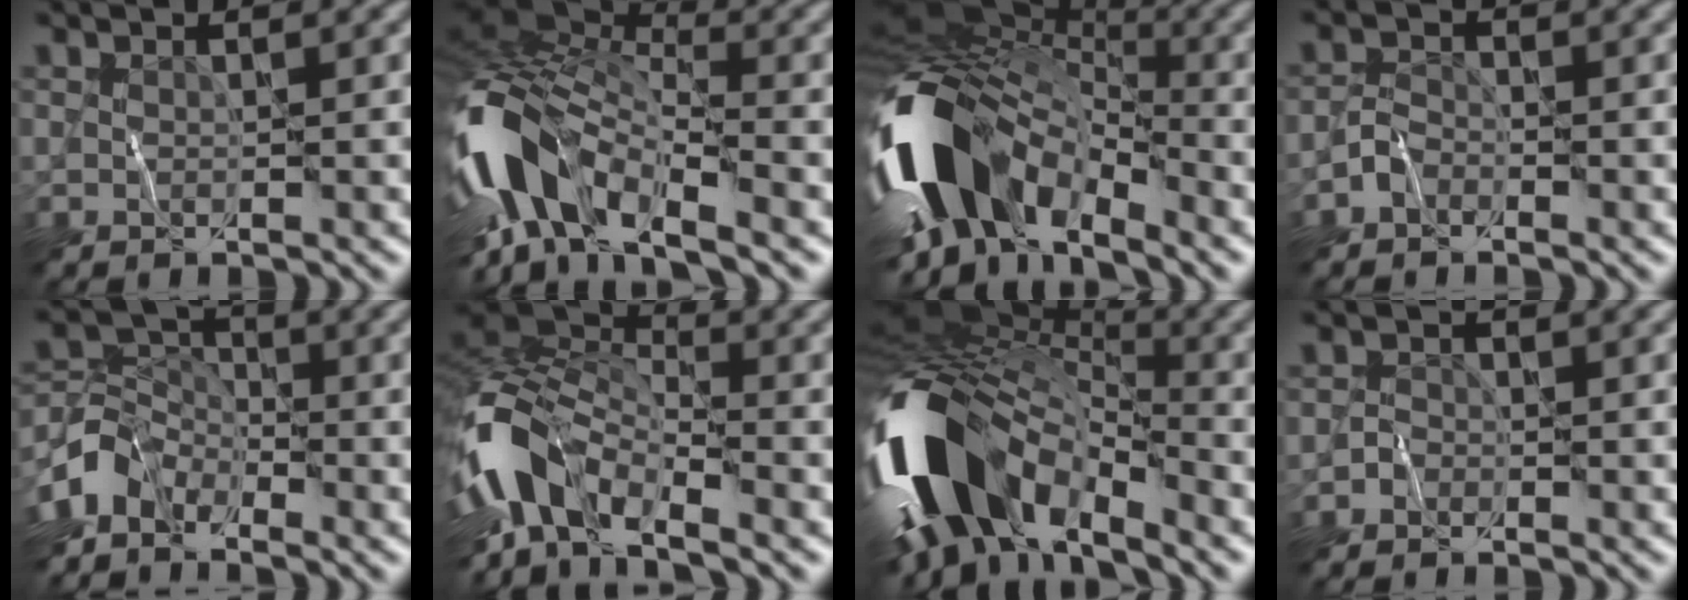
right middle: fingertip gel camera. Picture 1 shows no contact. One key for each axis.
{"total": 12.3, "fx": -5.6, "fy": 5.3, "fz": 9.6, "tx": -0.198, "ty": 0.000, "tz": -0.111}
{"total": 13.9, "fx": -4.7, "fy": 8.4, "fz": 10.1, "tx": -0.197, "ty": 0.006, "tz": -0.104}
{"total": 1.4, "fx": -1.2, "fy": 0.7, "fz": 0.2, "tx": -0.001, "ty": 0.010, "tz": -0.027}
{"total": 4.2, "fx": -3.2, "fy": 2.3, "fz": 1.6, "tx": -0.029, "ty": 0.000, "tz": -0.078}
{"total": 8.7, "fx": -4.6, "fy": 4.0, "fz": 6.2, "tx": -0.123, "ty": 0.006, "tz": -0.109}
{"total": 14.1, "fx": -5.1, "fy": 8.4, "fz": 10.1, "tx": -0.205, "ty": 0.005, "tz": -0.106}
{"total": 0.7, "fx": -0.5, "fy": 0.5, "fz": -0.2, "tx": 0.009, "ty": 0.008, "tz": -0.012}